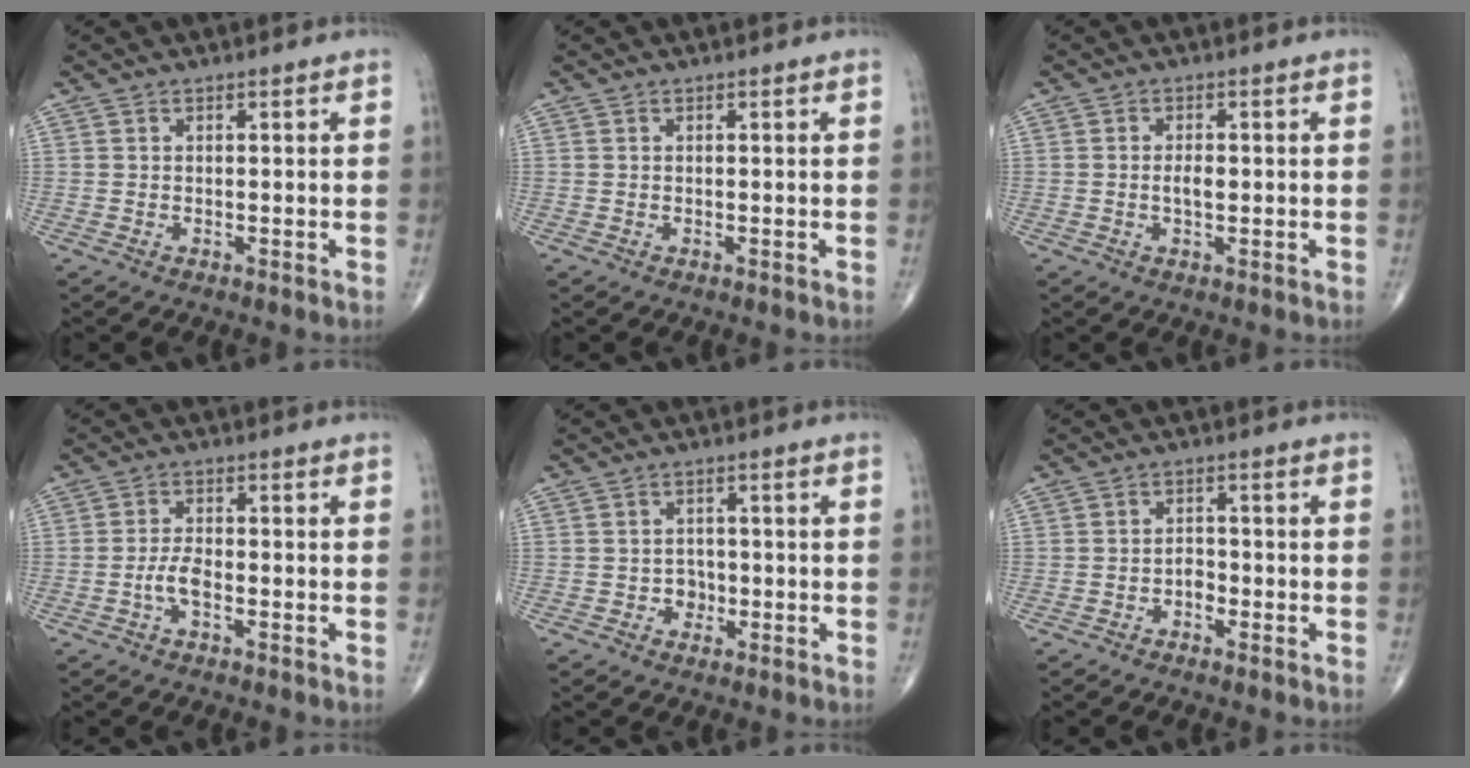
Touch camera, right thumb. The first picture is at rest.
{"total": 0.0}
{"total": 2.4, "force": [-0.2, 1.2, 2.1], "torque": [-0.040, 0.001, -0.004]}
{"total": 3.3, "force": [-1.3, 1.3, 2.8], "torque": [-0.056, 0.010, -0.027]}
{"total": 2.5, "force": [-0.8, 2.2, 1.0], "torque": [0.002, 0.008, -0.014]}
{"total": 2.1, "force": [-1.1, 1.3, 1.2], "torque": [-0.008, 0.009, -0.022]}